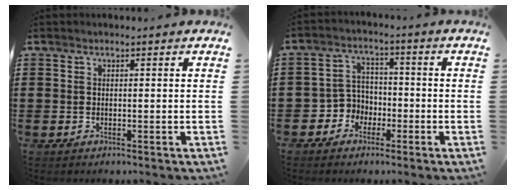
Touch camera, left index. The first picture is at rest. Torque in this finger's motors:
{"motor_torque": [0.07, 0.24, 0.09, 0.00]}